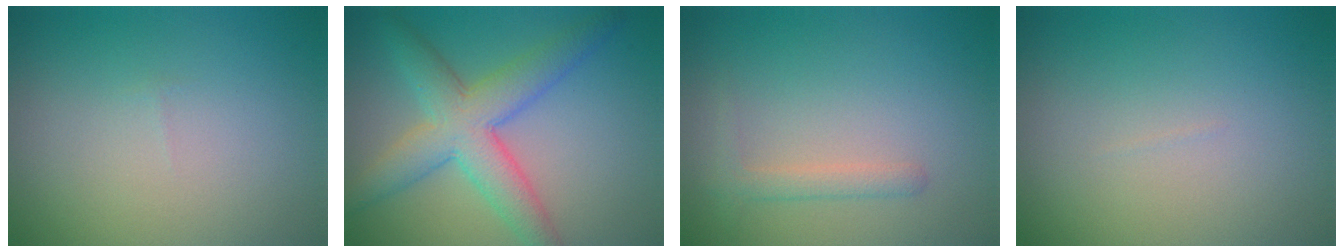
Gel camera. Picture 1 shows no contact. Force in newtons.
{"total": 6.3, "press": 6.3, "slide": 0.1}
{"total": 0.9, "press": 0.9, "slide": 0.1}
{"total": 0.0}